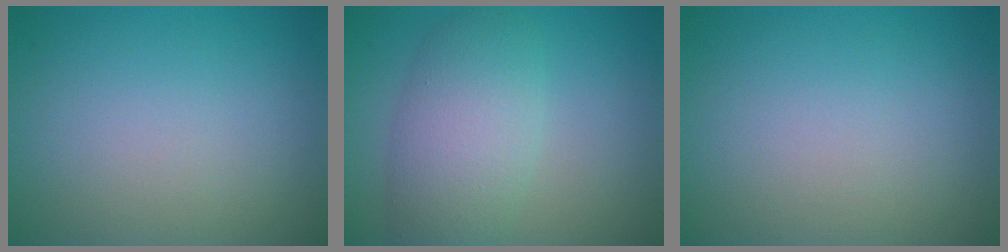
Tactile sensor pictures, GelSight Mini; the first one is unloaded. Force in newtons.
{"total": 5.6, "press": 5.6, "slide": 0.3}
{"total": 0.0}